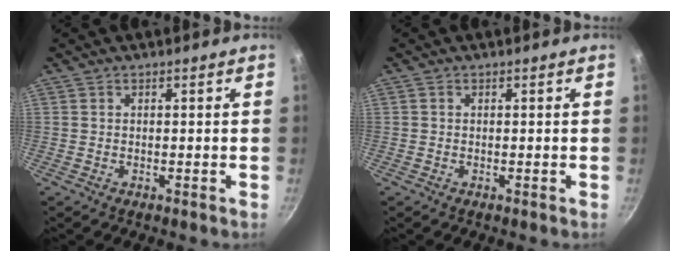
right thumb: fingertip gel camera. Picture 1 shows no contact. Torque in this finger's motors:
{"motor_torque": [-0.60, -0.28, -0.28, 0.16, 0.04]}